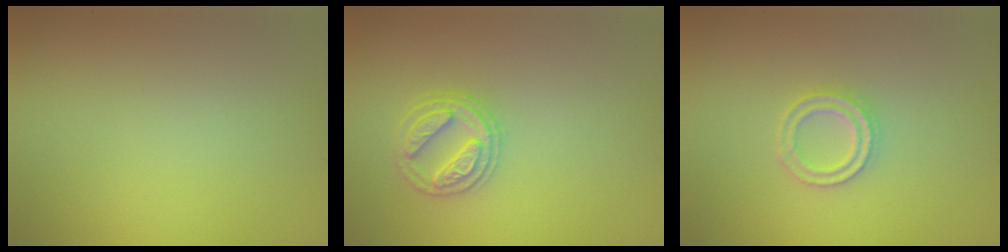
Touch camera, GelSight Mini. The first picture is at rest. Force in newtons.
{"total": 2.7, "press": 2.6, "slide": 0.3}
{"total": 2.2, "press": 2.2, "slide": 0.5}